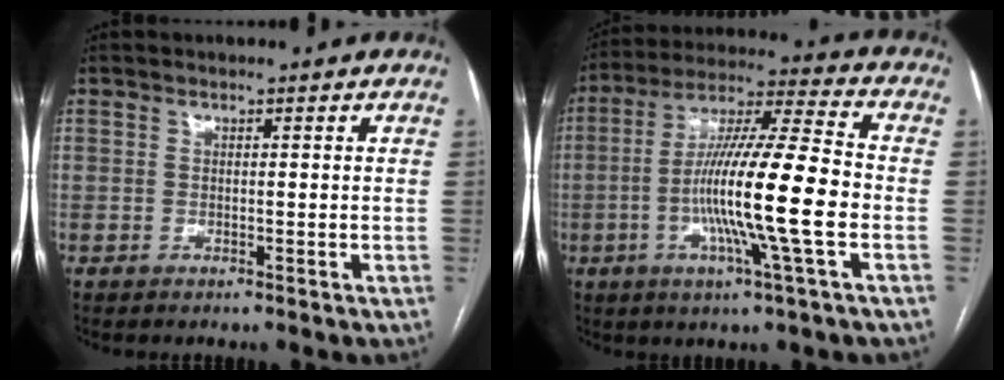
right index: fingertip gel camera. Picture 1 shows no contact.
{"total": 16.4, "force": [-3.4, -0.1, 16.0], "torque": [-0.290, -0.003, -0.068]}